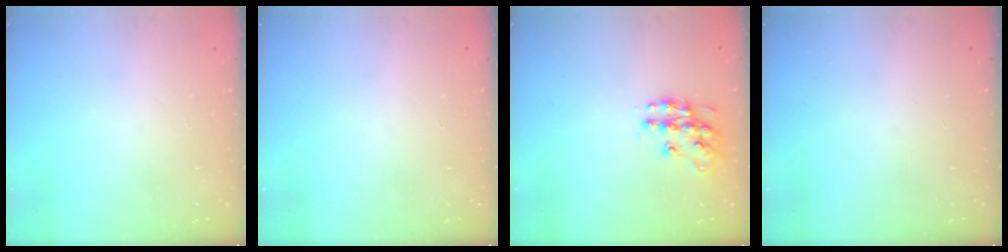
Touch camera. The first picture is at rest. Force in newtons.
{"total": 0.0}
{"total": 11.9, "press": 11.9, "slide": 0.9}
{"total": 0.0}